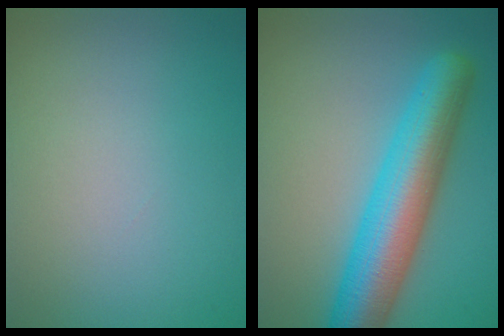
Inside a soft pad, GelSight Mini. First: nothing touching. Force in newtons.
{"total": 8.5, "press": 8.5, "slide": 0.2}